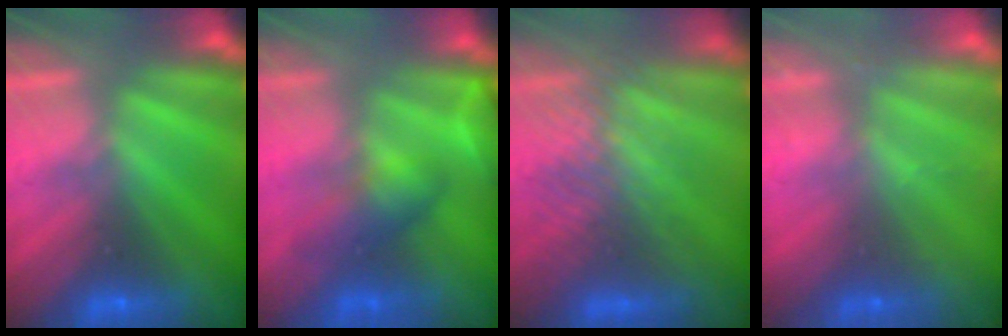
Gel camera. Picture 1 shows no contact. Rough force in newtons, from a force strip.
{"total": 4.5}
{"total": 3.7}
{"total": 2.4}